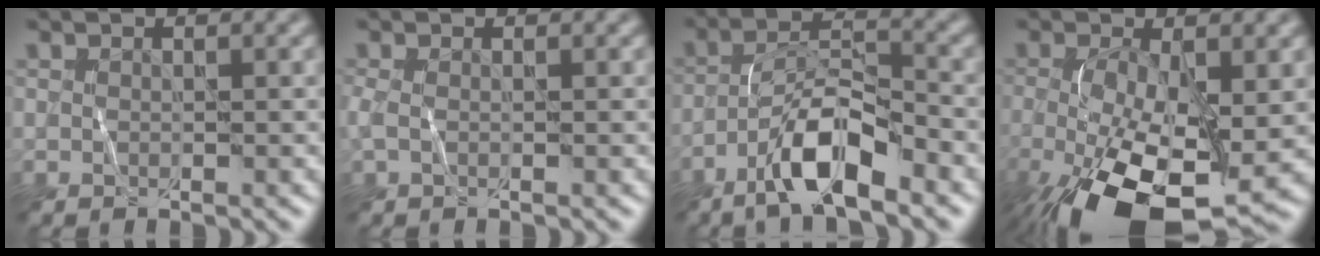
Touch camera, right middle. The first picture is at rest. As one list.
[{"total": 1.0, "force": [-0.2, 0.4, 0.9], "torque": [-0.025, -0.001, -0.010]}, {"total": 6.6, "force": [-4.1, 1.6, 5.0], "torque": [-0.091, 0.013, -0.079]}, {"total": 12.3, "force": [-4.0, 5.6, 10.2], "torque": [-0.196, -0.036, -0.060]}]